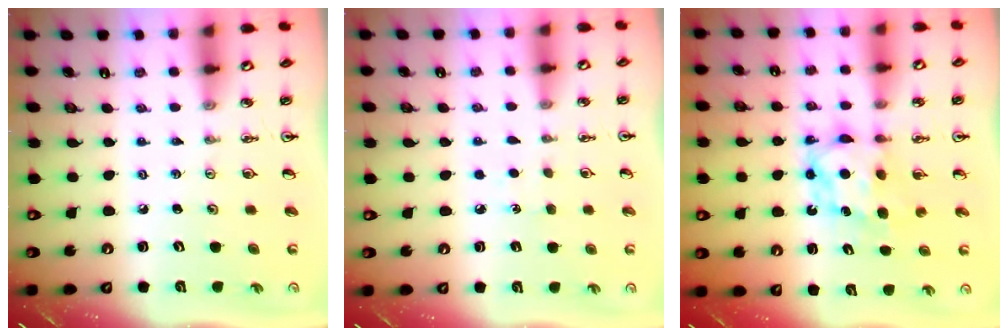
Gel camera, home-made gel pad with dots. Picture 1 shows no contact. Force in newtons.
{"total": 3.3, "press": 3.3, "slide": 0.4}
{"total": 6.9, "press": 6.9, "slide": 0.5}